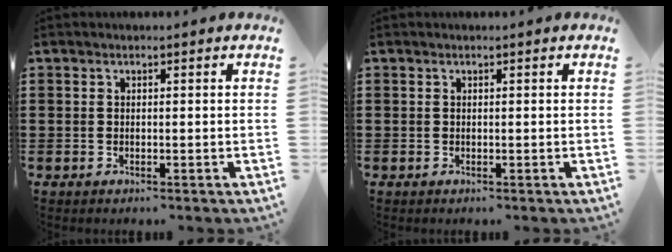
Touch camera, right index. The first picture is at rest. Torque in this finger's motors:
{"motor_torque": [0.06, 0.72, 0.00, 0.00]}